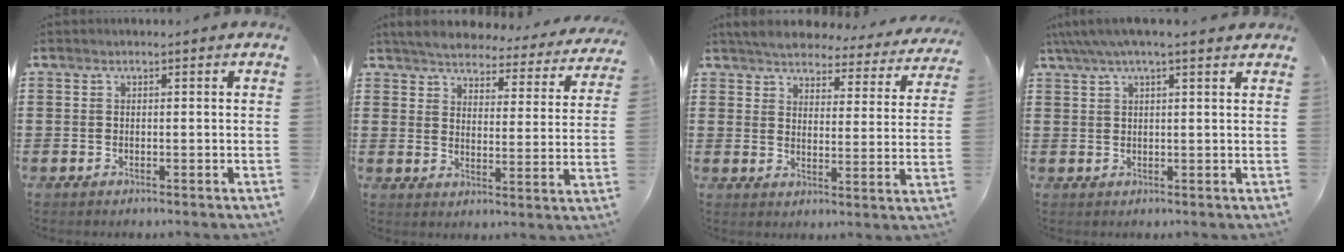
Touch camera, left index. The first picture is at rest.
{"total": 4.5, "force": [4.4, 0.5, 0.8], "torque": [-0.043, -0.031, 0.074]}
{"total": 4.9, "force": [4.7, 0.7, 0.9], "torque": [-0.043, -0.030, 0.081]}
{"total": 3.8, "force": [2.7, 0.5, 2.6], "torque": [-0.057, 0.001, 0.048]}